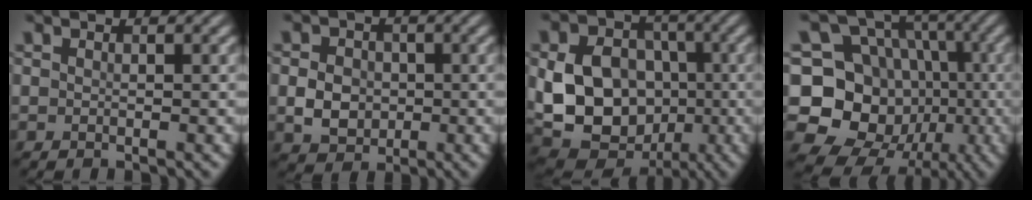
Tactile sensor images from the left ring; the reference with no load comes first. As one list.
[{"total": 3.7, "force": [-0.5, 3.1, 2.0], "torque": [-0.037, -0.001, -0.010]}, {"total": 11.5, "force": [-1.4, 8.8, 7.2], "torque": [-0.123, -0.007, -0.026]}, {"total": 14.7, "force": [-2.3, 12.9, 6.8], "torque": [-0.136, -0.003, -0.055]}]